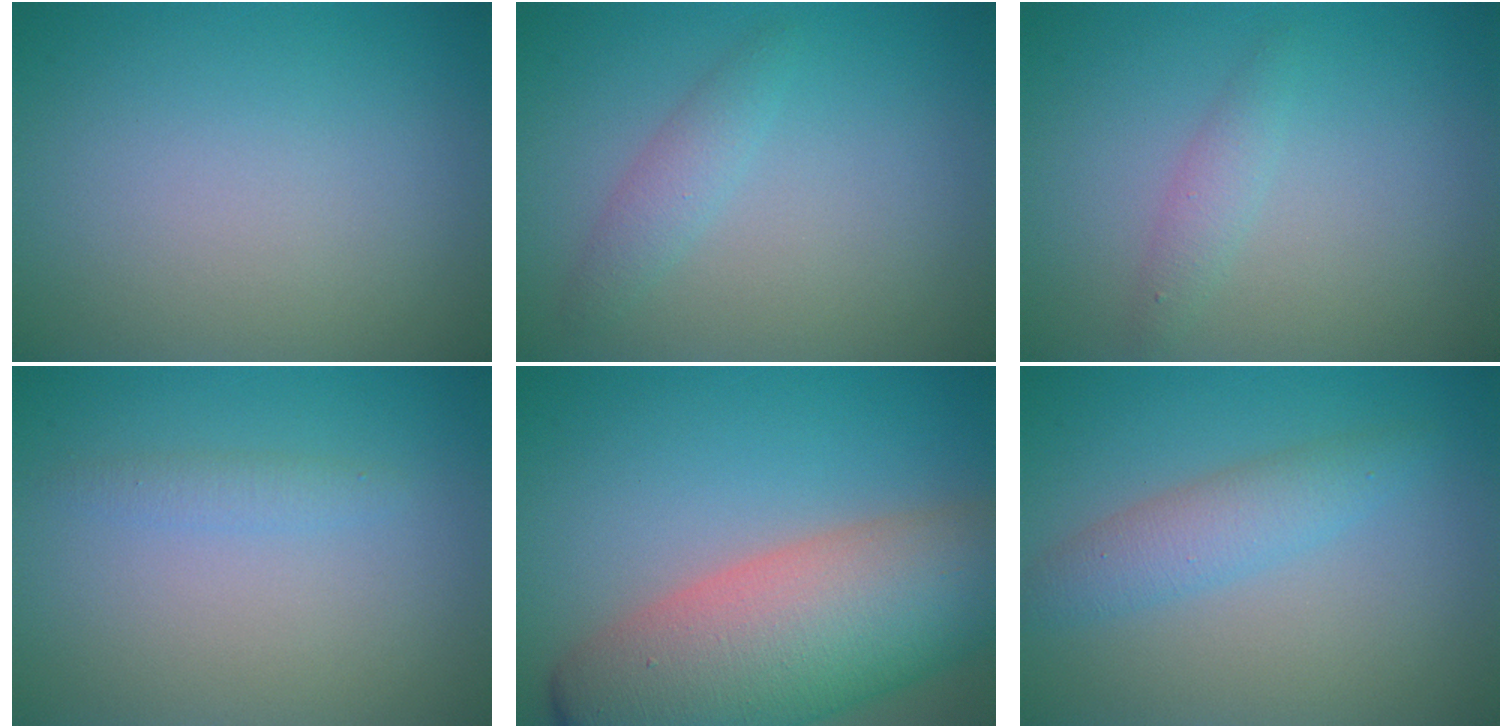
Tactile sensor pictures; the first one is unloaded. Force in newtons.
{"total": 1.7, "press": 1.7, "slide": 0.0}
{"total": 1.4, "press": 1.4, "slide": 0.0}
{"total": 1.1, "press": 1.1, "slide": 0.0}
{"total": 13.1, "press": 13.0, "slide": 0.7}
{"total": 2.9, "press": 2.9, "slide": 0.1}